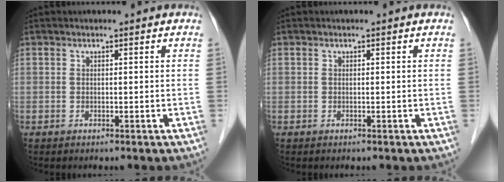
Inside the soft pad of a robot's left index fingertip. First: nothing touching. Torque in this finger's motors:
{"motor_torque": [0.04, 0.03, -0.01, 0.00]}